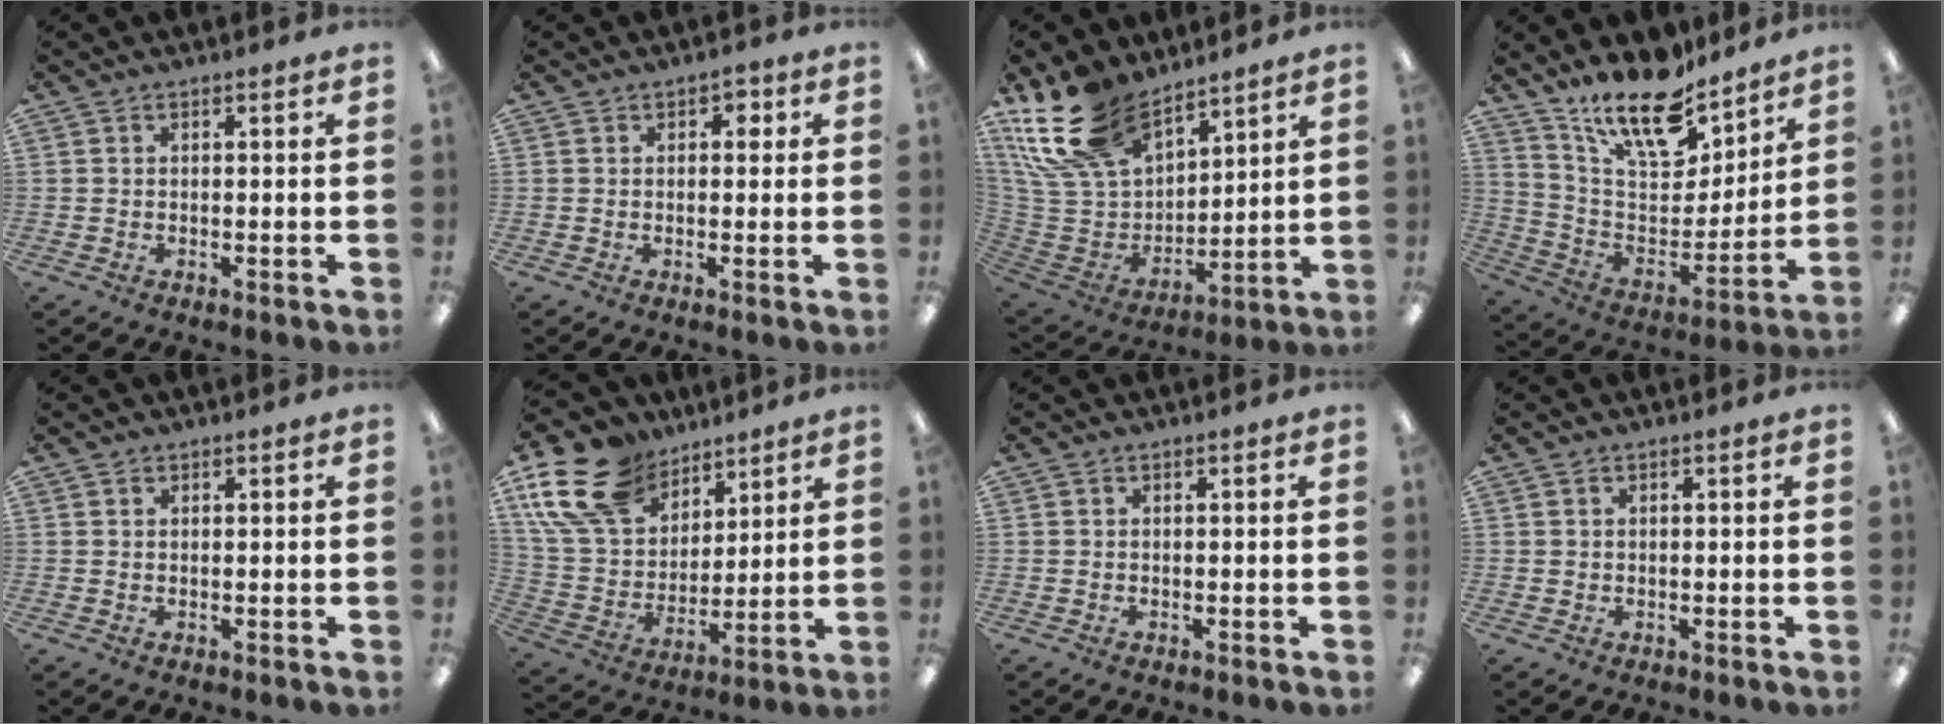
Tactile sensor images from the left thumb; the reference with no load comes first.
{"total": 1.9, "force": [0.7, 1.3, 1.2], "torque": [-0.010, -0.001, 0.008]}
{"total": 20.8, "force": [14.9, 10.7, 9.8], "torque": [-0.229, -0.075, 0.278]}
{"total": 18.2, "force": [14.8, 6.7, 8.3], "torque": [-0.161, -0.100, 0.263]}
{"total": 0.6, "force": [0.4, 0.4, 0.1], "torque": [-0.002, 0.002, 0.007]}
{"total": 18.4, "force": [11.9, 11.5, 8.0], "torque": [-0.187, -0.056, 0.228]}
{"total": 0.0}
{"total": 0.6, "force": [0.2, 0.6, 0.0], "torque": [0.002, 0.005, 0.003]}